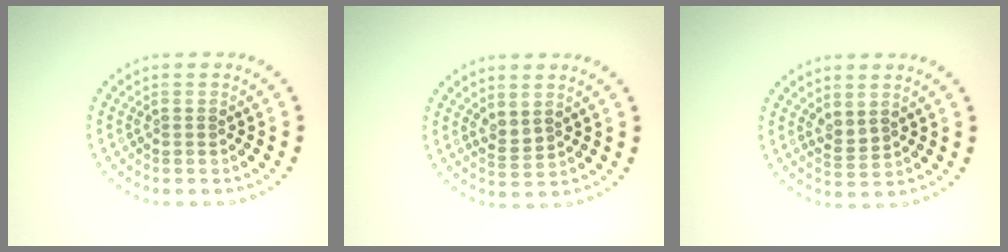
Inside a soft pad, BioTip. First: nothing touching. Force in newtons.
{"total": 1.3, "press": 1.1, "slide": 0.7}
{"total": 1.3, "press": 1.1, "slide": 0.7}